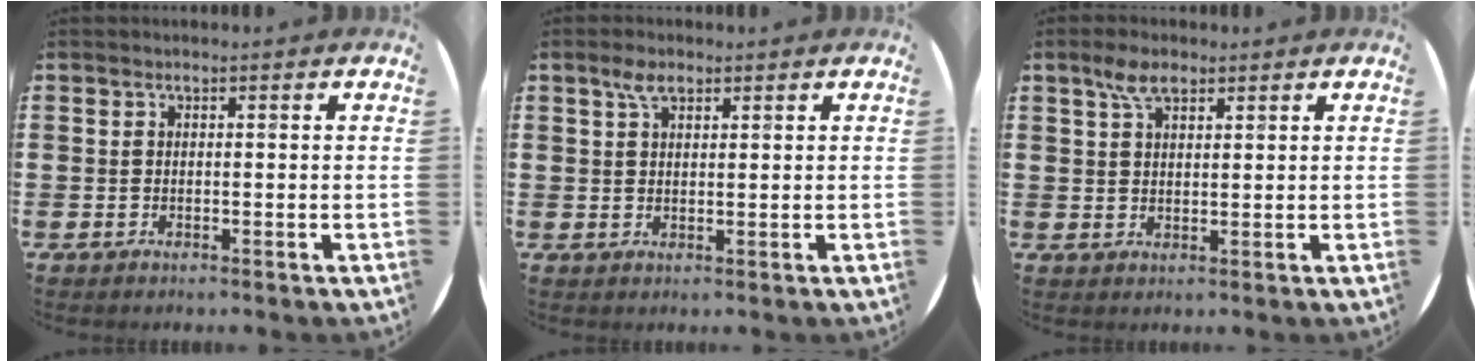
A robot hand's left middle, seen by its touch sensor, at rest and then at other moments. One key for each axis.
{"total": 2.7, "fx": 1.8, "fy": 1.2, "fz": 1.7, "tx": -0.027, "ty": 0.005, "tz": 0.030}
{"total": 3.8, "fx": 2.6, "fy": 1.6, "fz": 2.3, "tx": -0.043, "ty": 0.006, "tz": 0.044}